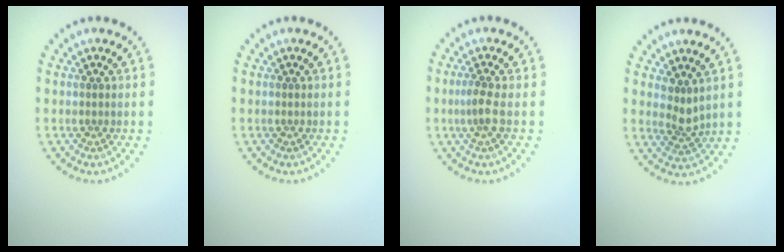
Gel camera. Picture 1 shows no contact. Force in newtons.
{"total": 0.0}
{"total": 1.7, "press": 1.2, "slide": 1.1}
{"total": 2.0, "press": 1.5, "slide": 1.3}